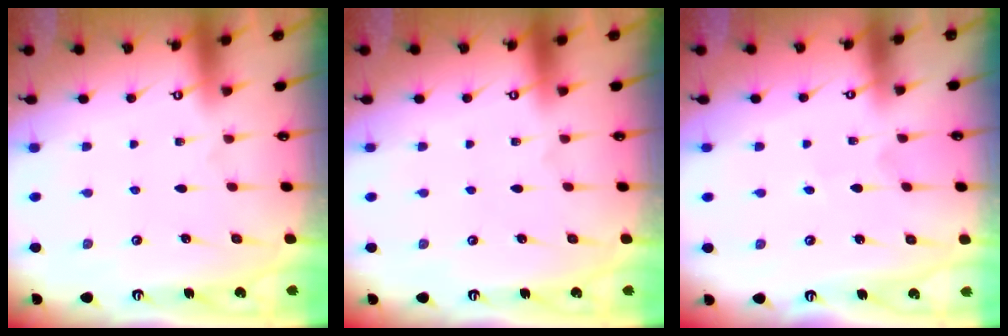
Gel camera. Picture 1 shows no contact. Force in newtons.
{"total": 0.0}
{"total": 2.6, "press": 2.6, "slide": 0.3}